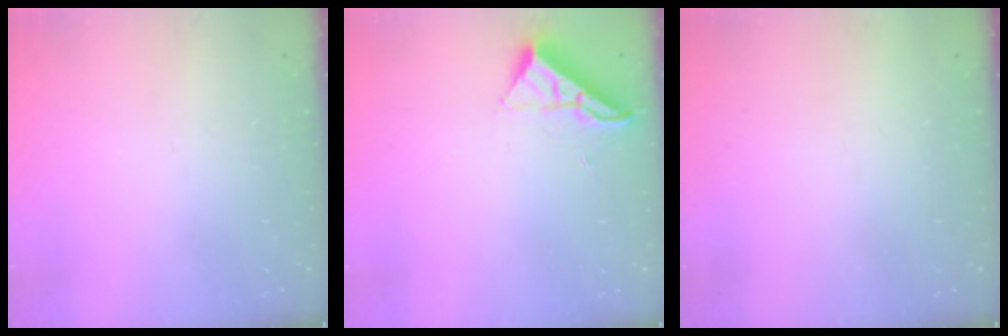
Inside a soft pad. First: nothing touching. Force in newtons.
{"total": 7.3, "press": 7.2, "slide": 0.5}
{"total": 1.5, "press": 1.5, "slide": 0.1}